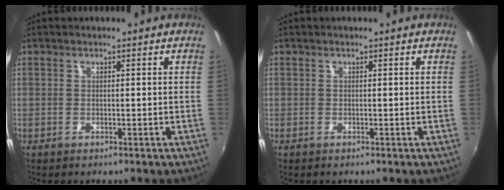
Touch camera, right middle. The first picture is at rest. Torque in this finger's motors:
{"motor_torque": [0.59, -0.54, 0.03, 0.02]}